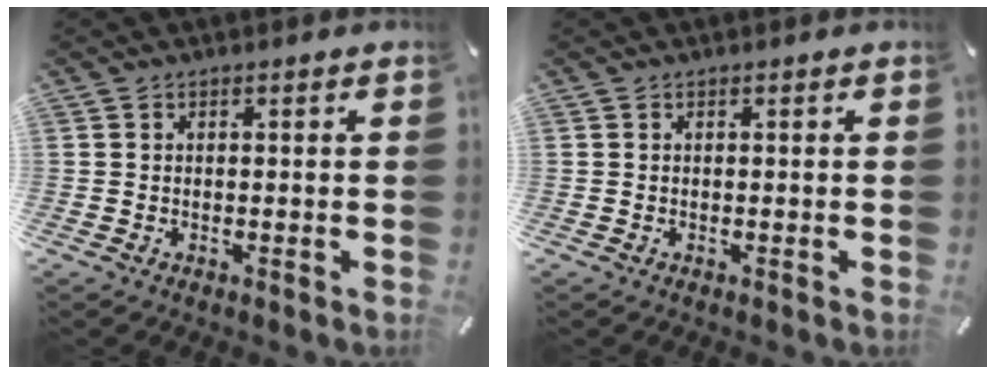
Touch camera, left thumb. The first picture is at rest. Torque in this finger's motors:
{"motor_torque": [0.01, 0.00, 0.05, 0.05, 0.00]}